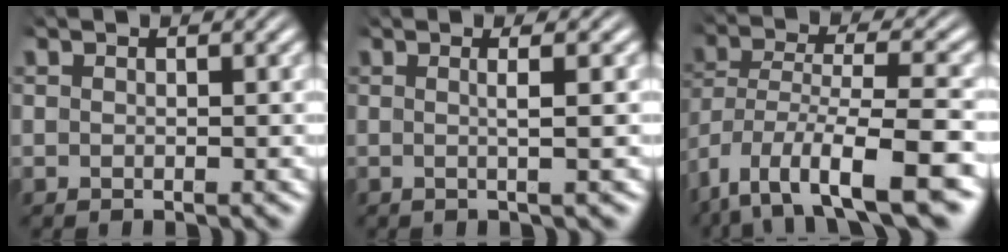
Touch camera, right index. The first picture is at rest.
{"total": 2.0, "force": [0.1, -0.7, 1.9], "torque": [-0.035, 0.002, 0.000]}
{"total": 8.2, "force": [-4.5, 3.3, 6.0], "torque": [-0.119, -0.037, -0.047]}